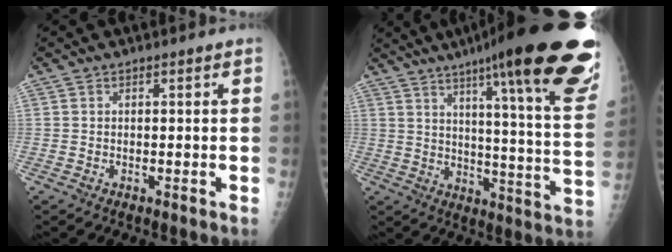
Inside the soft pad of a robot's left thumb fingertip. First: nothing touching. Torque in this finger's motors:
{"motor_torque": [4.27, 0.71, 1.62, -1.15, 0.50]}